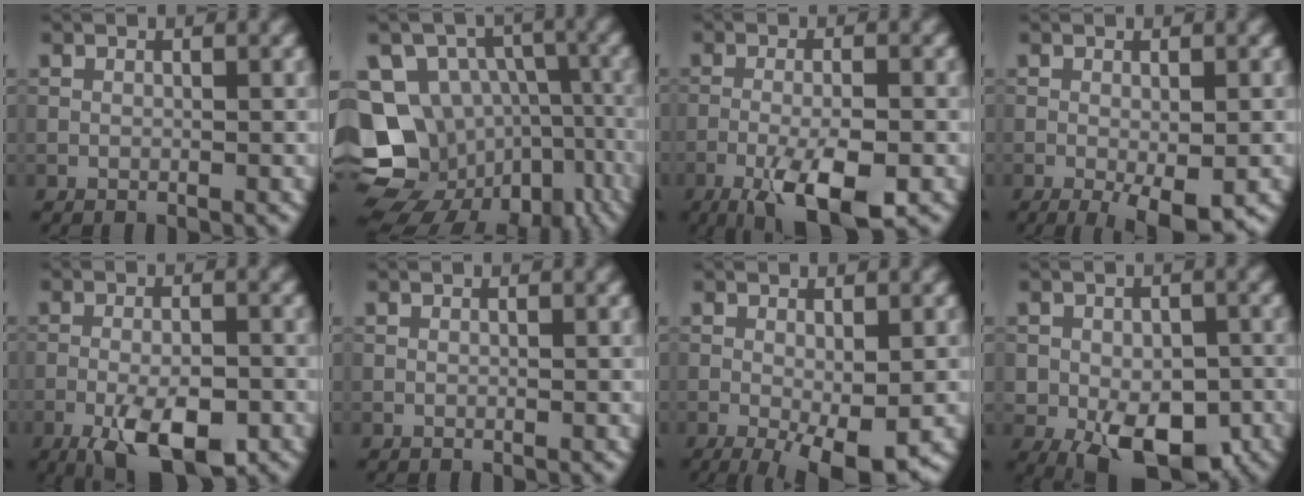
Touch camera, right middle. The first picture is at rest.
{"total": 16.2, "force": [-7.3, 12.9, 6.5], "torque": [-0.137, -0.031, -0.103]}
{"total": 7.4, "force": [-3.9, 2.0, 6.0], "torque": [-0.109, -0.009, -0.067]}
{"total": 4.1, "force": [-1.6, 1.0, 3.6], "torque": [-0.056, -0.011, -0.021]}
{"total": 7.8, "force": [-4.0, 2.8, 6.0], "torque": [-0.103, -0.006, -0.066]}
{"total": 0.0}
{"total": 5.8, "force": [-2.1, 1.5, 5.2], "torque": [-0.083, -0.017, -0.029]}
{"total": 10.0, "force": [-4.1, 5.6, 7.2], "torque": [-0.103, -0.030, -0.055]}